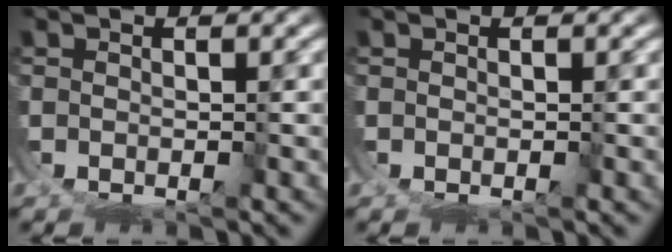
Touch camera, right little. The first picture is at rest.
{"total": 0.0}